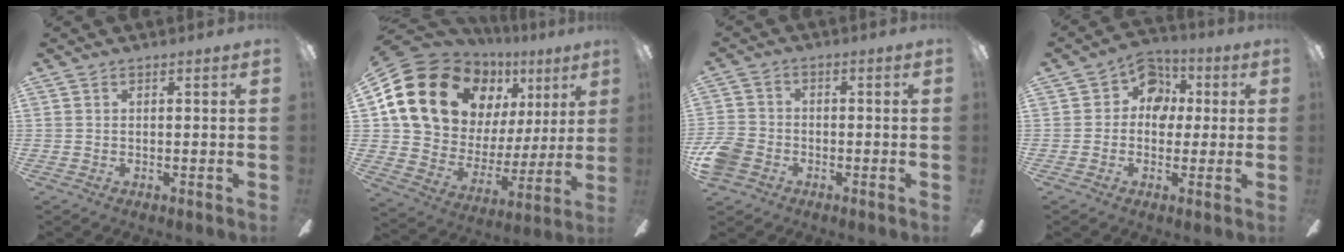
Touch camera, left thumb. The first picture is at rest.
{"total": 21.8, "force": [10.9, 15.7, 10.6], "torque": [-0.210, -0.059, 0.218]}
{"total": 7.4, "force": [-3.5, 5.5, 3.4], "torque": [-0.082, 0.024, -0.067]}
{"total": 8.4, "force": [1.7, 7.2, 4.0], "torque": [-0.052, 0.005, 0.030]}